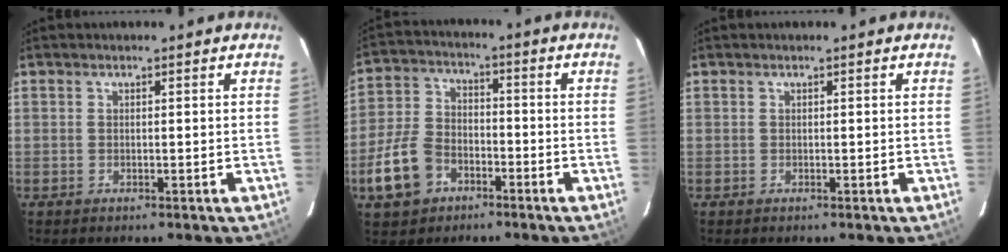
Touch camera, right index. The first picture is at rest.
{"total": 11.1, "force": [-5.4, 7.8, 5.7], "torque": [-0.142, 0.017, -0.098]}
{"total": 0.0}